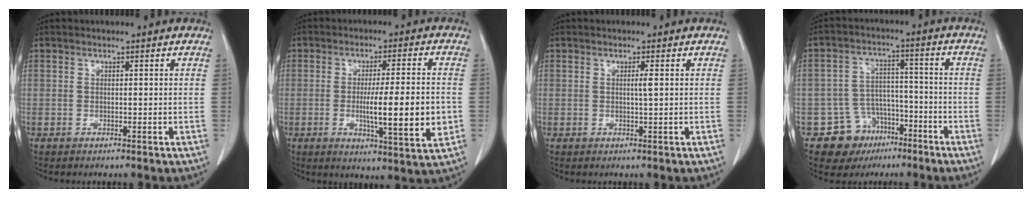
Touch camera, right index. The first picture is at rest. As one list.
[{"total": 11.4, "force": [-1.7, 0.4, 11.3], "torque": [-0.174, -0.016, -0.028]}, {"total": 1.1, "force": [0.2, -0.2, 1.1], "torque": [-0.020, 0.000, 0.003]}, {"total": 8.7, "force": [-4.9, 7.0, 1.5], "torque": [-0.019, 0.027, -0.066]}]